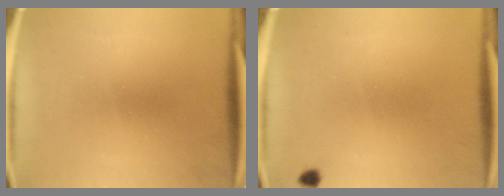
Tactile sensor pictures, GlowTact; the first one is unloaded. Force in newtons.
{"total": 1.0}